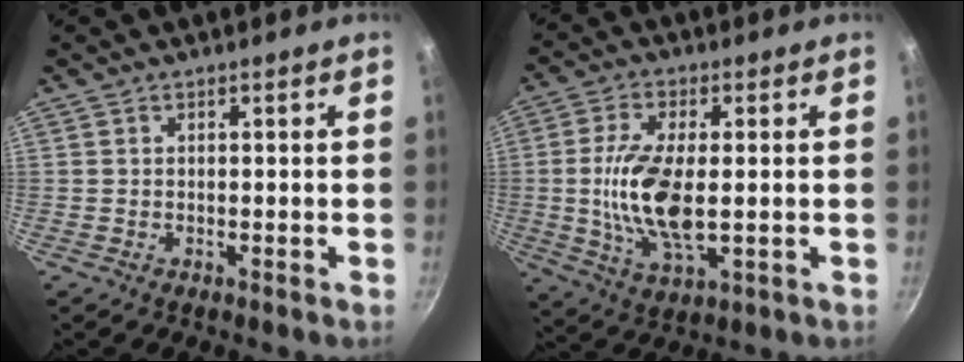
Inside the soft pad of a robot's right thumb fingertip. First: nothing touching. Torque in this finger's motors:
{"motor_torque": [1.86, 1.96, 1.50, -0.73, 0.28]}